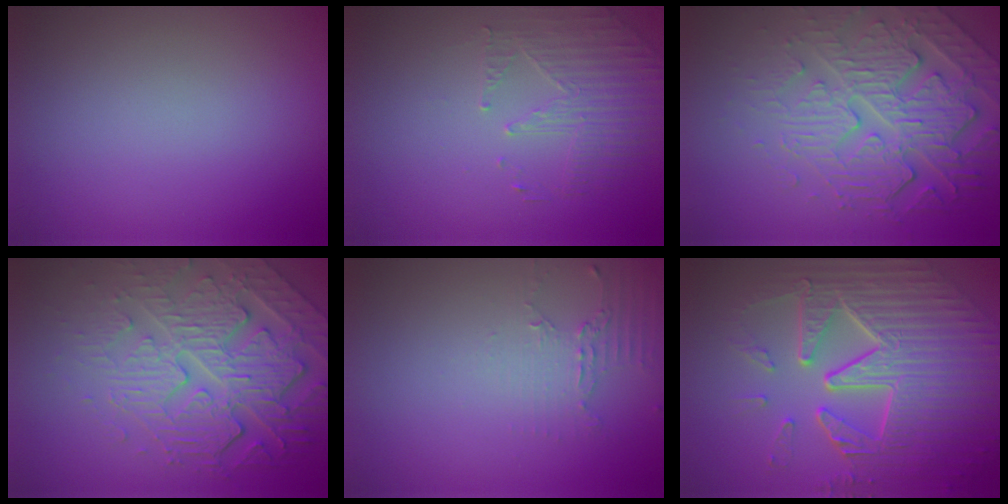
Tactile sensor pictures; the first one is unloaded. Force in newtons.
{"total": 1.9, "press": 1.5, "slide": 1.2}
{"total": 7.1, "press": 5.2, "slide": 4.8}
{"total": 7.8, "press": 5.5, "slide": 5.5}
{"total": 2.2, "press": 1.6, "slide": 1.5}
{"total": 9.8, "press": 6.7, "slide": 7.2}